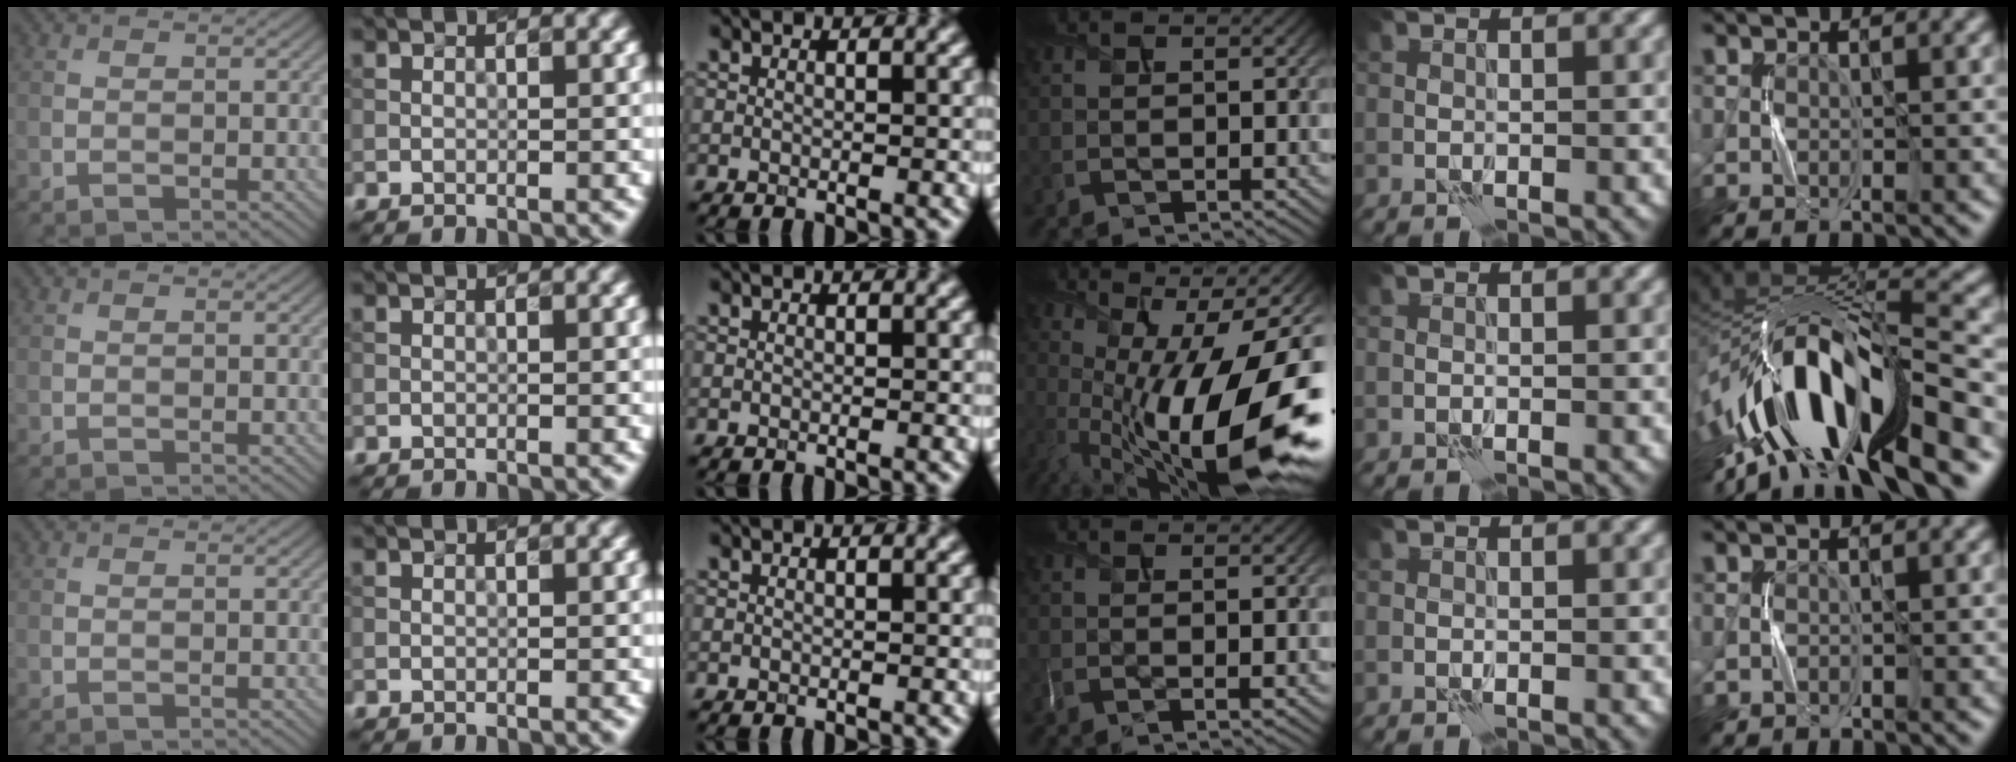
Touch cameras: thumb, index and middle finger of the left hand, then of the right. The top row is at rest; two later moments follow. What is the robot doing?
{"motion": "press", "object": "grip strengthener"}